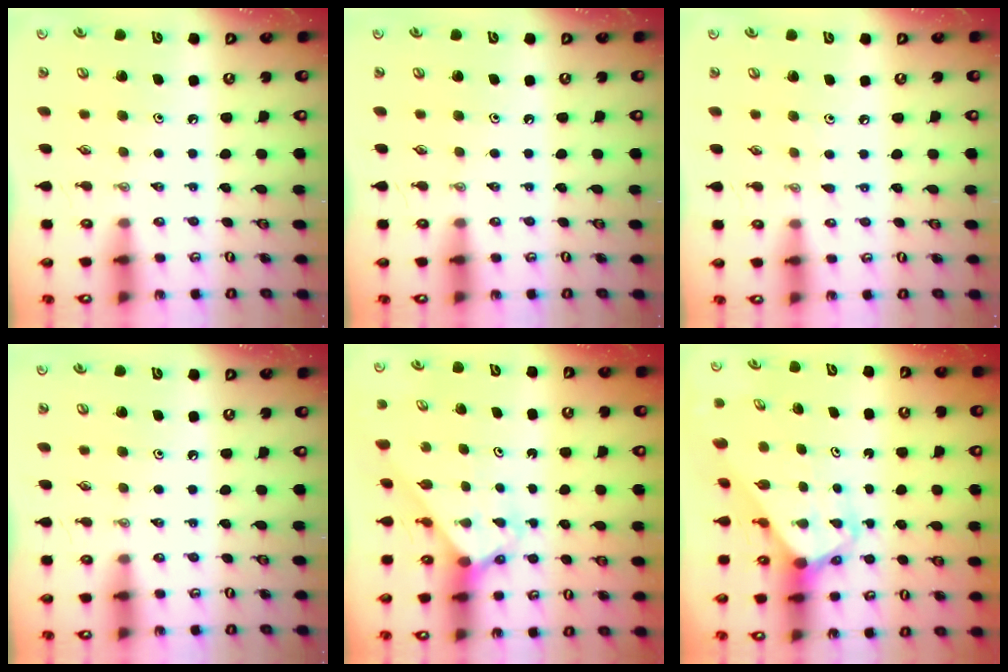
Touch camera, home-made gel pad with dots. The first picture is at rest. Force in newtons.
{"total": 0.0}
{"total": 3.0, "press": 3.0, "slide": 0.3}
{"total": 0.0}
{"total": 2.6, "press": 2.6, "slide": 0.2}
{"total": 2.8, "press": 2.8, "slide": 0.2}